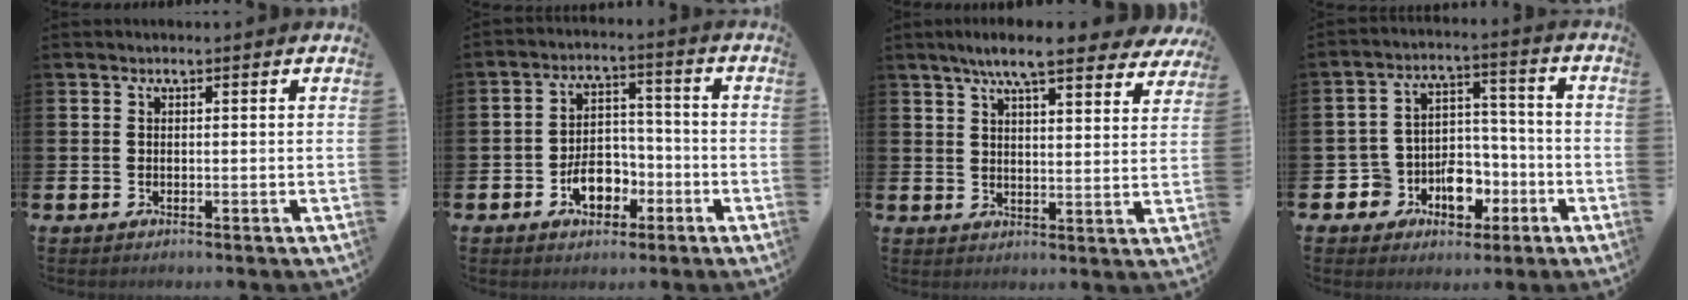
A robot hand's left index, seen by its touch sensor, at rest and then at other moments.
{"total": 5.9, "force": [-2.6, 4.1, 3.4], "torque": [-0.051, 0.010, -0.051]}
{"total": 7.9, "force": [6.9, 1.1, 3.6], "torque": [-0.071, -0.026, 0.120]}
{"total": 7.8, "force": [-3.2, 6.3, 3.3], "torque": [-0.091, 0.015, -0.057]}